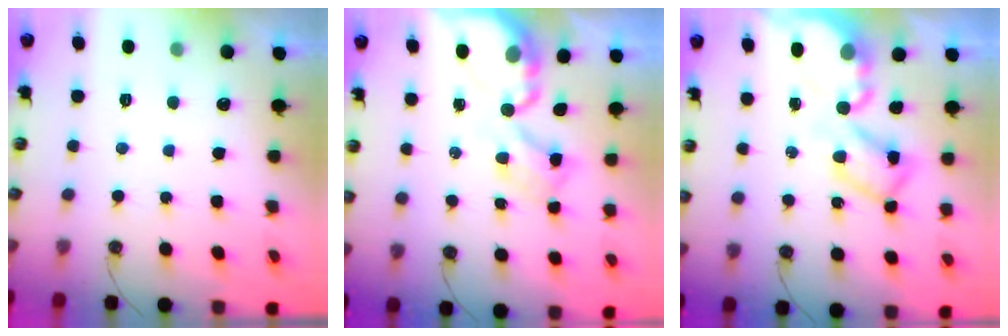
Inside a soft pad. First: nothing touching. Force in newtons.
{"total": 5.4, "press": 5.4, "slide": 0.3}
{"total": 8.9, "press": 8.9, "slide": 0.5}